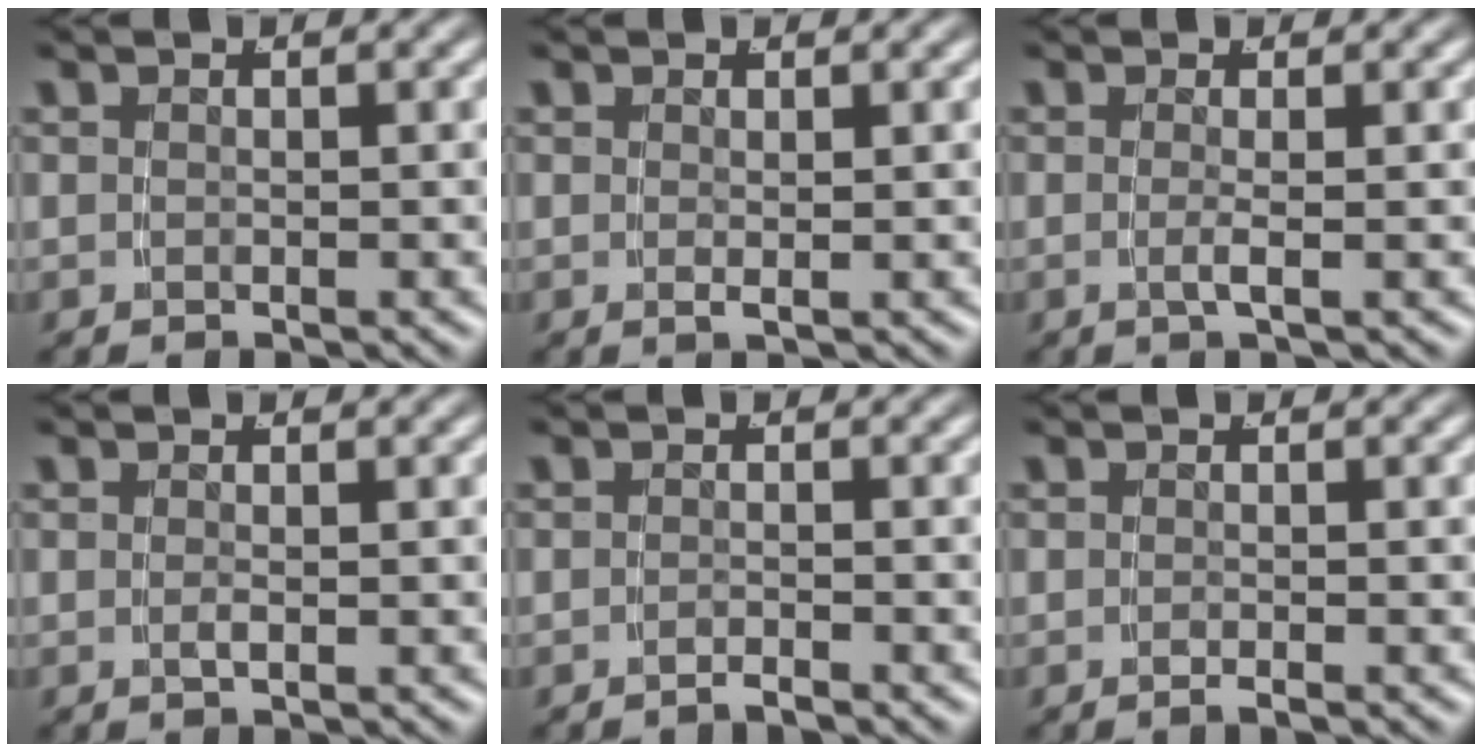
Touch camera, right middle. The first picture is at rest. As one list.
[{"total": 0.8, "force": [0.2, -0.6, 0.4], "torque": [-0.007, -0.004, 0.006]}, {"total": 1.3, "force": [-0.4, -0.6, 1.0], "torque": [-0.026, -0.009, -0.005]}, {"total": 0.6, "force": [-0.2, -0.4, 0.4], "torque": [-0.010, -0.004, 0.002]}, {"total": 1.1, "force": [-1.0, -0.5, 0.1], "torque": [-0.005, 0.002, -0.021]}, {"total": 0.9, "force": [-0.7, -0.5, 0.3], "torque": [-0.006, 0.003, -0.014]}]